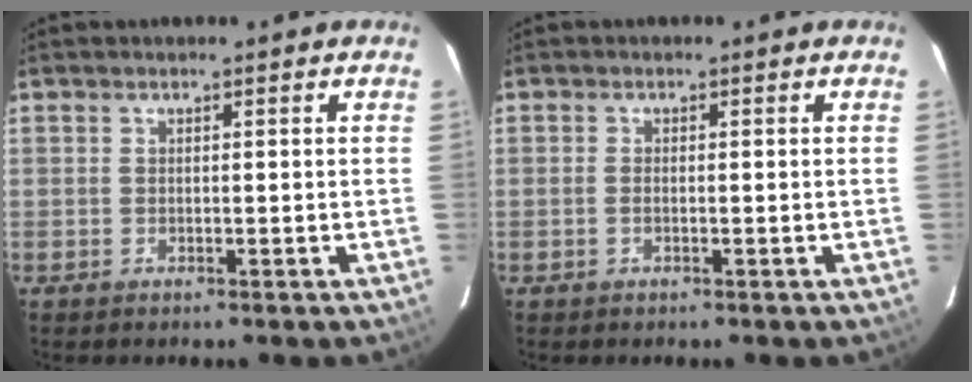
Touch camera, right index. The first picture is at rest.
{"total": 0.9, "force": [-0.3, 0.4, 0.7], "torque": [-0.018, 0.000, -0.006]}